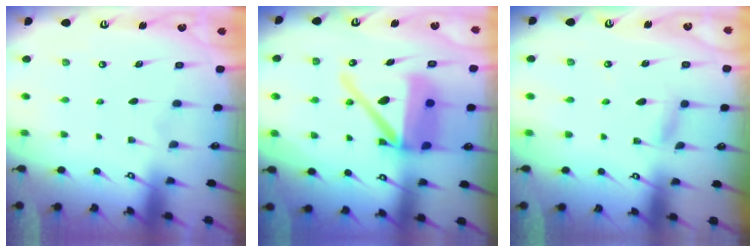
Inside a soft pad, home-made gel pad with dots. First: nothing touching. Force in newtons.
{"total": 16.6, "press": 16.5, "slide": 2.1}
{"total": 1.7, "press": 1.7, "slide": 0.2}